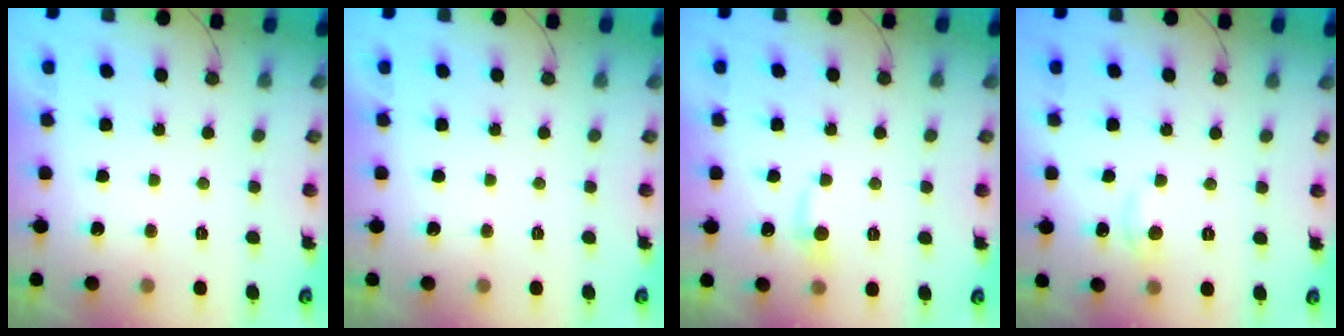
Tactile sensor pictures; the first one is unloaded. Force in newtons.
{"total": 0.0}
{"total": 4.7, "press": 4.6, "slide": 0.6}
{"total": 3.5, "press": 3.5, "slide": 0.5}